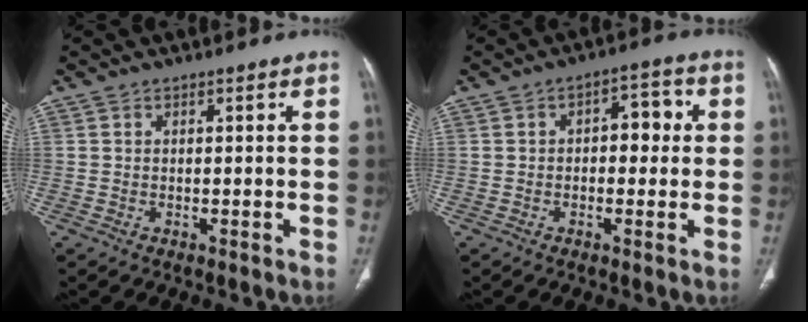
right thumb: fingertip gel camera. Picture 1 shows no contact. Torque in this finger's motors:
{"motor_torque": [-0.47, 0.52, -0.09, 0.20, 0.12]}